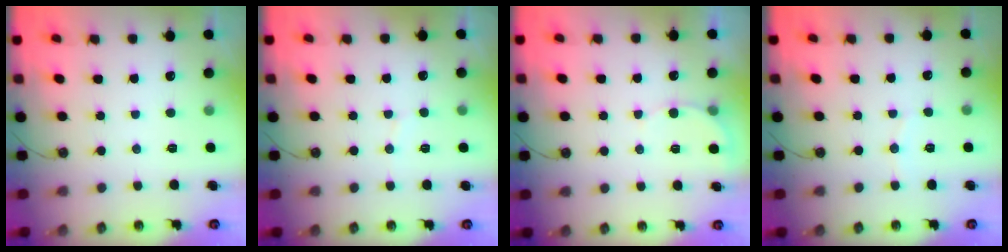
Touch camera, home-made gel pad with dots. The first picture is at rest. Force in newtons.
{"total": 4.0, "press": 4.0, "slide": 0.4}
{"total": 4.9, "press": 4.8, "slide": 0.4}
{"total": 3.1, "press": 3.1, "slide": 0.2}